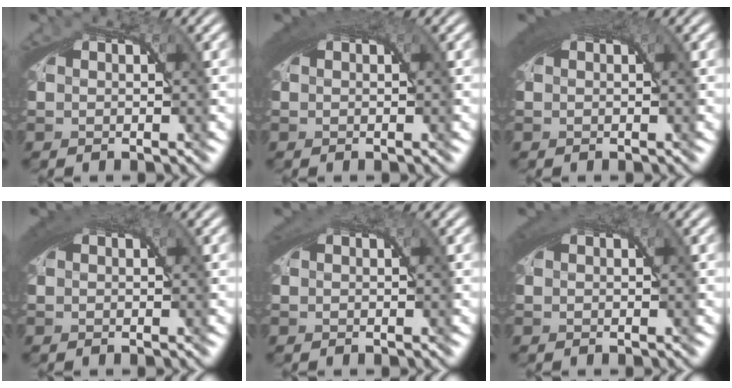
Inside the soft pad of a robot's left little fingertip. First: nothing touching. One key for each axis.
{"total": 3.6, "fx": 1.6, "fy": 1.2, "fz": 2.9, "tx": -0.042, "ty": 0.014, "tz": 0.021}
{"total": 3.9, "fx": 1.7, "fy": 1.3, "fz": 3.2, "tx": -0.044, "ty": 0.015, "tz": 0.022}
{"total": 3.0, "fx": 1.5, "fy": 1.0, "fz": 2.4, "tx": -0.037, "ty": 0.012, "tz": 0.020}
{"total": 2.2, "fx": 1.1, "fy": 1.0, "fz": 1.6, "tx": -0.026, "ty": 0.010, "tz": 0.014}
{"total": 2.6, "fx": 1.3, "fy": 0.9, "fz": 2.1, "tx": -0.033, "ty": 0.010, "tz": 0.017}